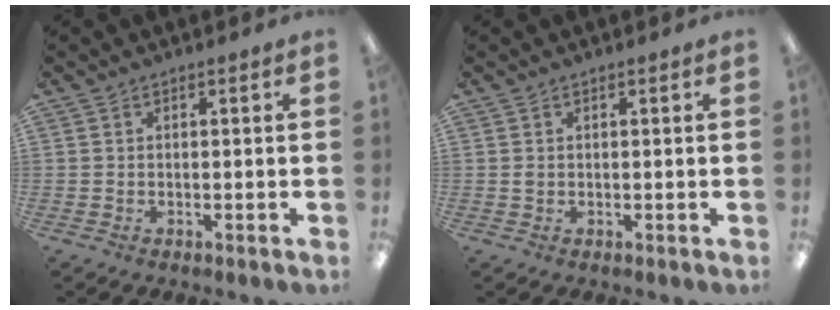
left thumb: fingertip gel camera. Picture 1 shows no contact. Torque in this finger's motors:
{"motor_torque": [-0.06, 0.12, 0.49, 0.05, 0.00]}